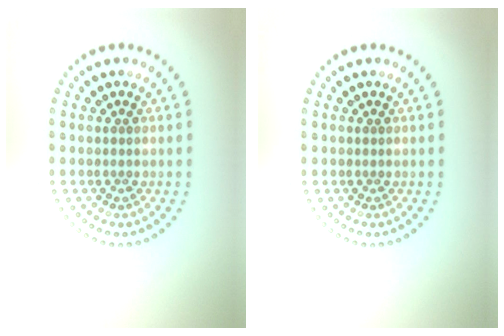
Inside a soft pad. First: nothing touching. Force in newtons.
{"total": 0.0}